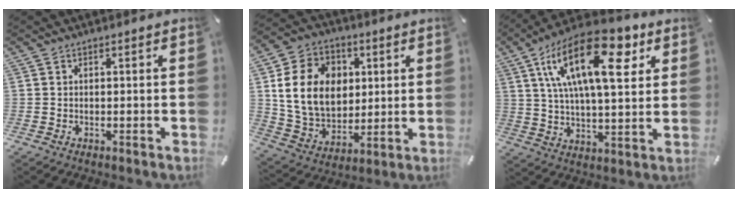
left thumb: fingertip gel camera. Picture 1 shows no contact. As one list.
[{"total": 16.4, "force": [3.0, 13.4, 8.9], "torque": [-0.176, 0.003, 0.060]}, {"total": 22.3, "force": [9.3, 9.8, 17.8], "torque": [-0.324, -0.024, 0.142]}]